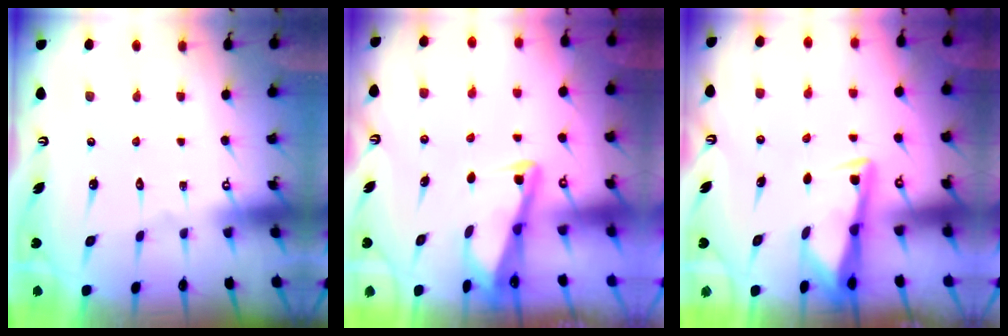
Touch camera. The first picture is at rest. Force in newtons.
{"total": 3.1, "press": 3.0, "slide": 0.3}
{"total": 3.0, "press": 3.0, "slide": 0.4}